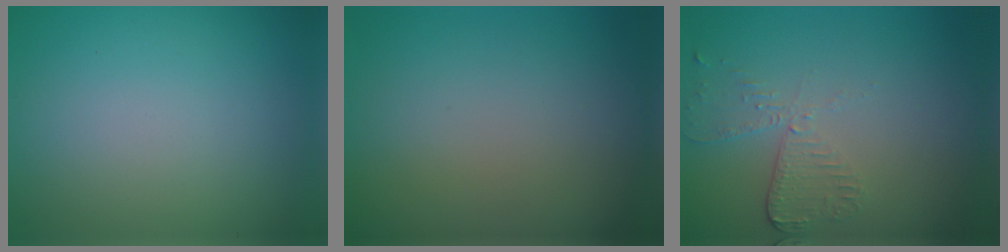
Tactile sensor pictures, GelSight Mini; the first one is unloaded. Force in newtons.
{"total": 0.0}
{"total": 2.6, "press": 2.3, "slide": 1.2}